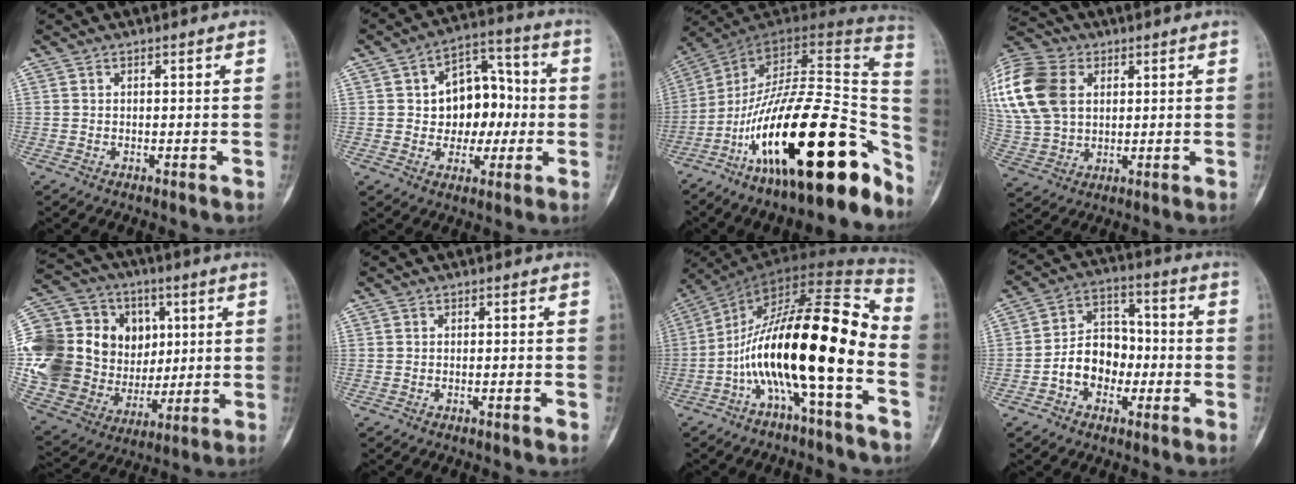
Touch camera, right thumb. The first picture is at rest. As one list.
[{"total": 13.2, "force": [0.2, 9.5, 9.2], "torque": [-0.079, 0.034, 0.003]}, {"total": 29.9, "force": [-15.0, 10.2, 23.8], "torque": [-0.291, 0.088, -0.241]}, {"total": 20.5, "force": [5.5, 14.8, 13.1], "torque": [-0.289, 0.015, 0.106]}, {"total": 30.5, "force": [3.3, 23.5, 19.2], "torque": [-0.384, 0.030, 0.074]}, {"total": 0.7, "force": [-0.5, 0.2, 0.5], "torque": [-0.009, 0.004, -0.007]}, {"total": 20.9, "force": [-6.3, 4.9, 19.3], "torque": [-0.344, 0.092, -0.102]}, {"total": 10.7, "force": [-2.8, 8.1, 6.4], "torque": [-0.072, 0.046, -0.057]}]